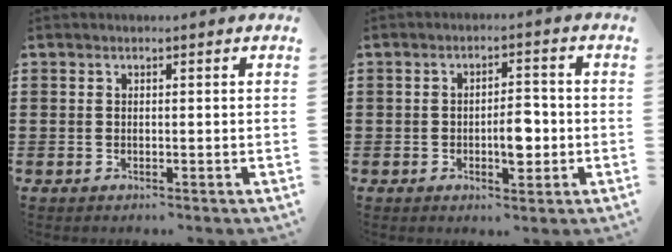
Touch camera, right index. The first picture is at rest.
{"total": 4.7, "force": [-1.1, 2.1, 4.0], "torque": [-0.055, -0.001, -0.023]}